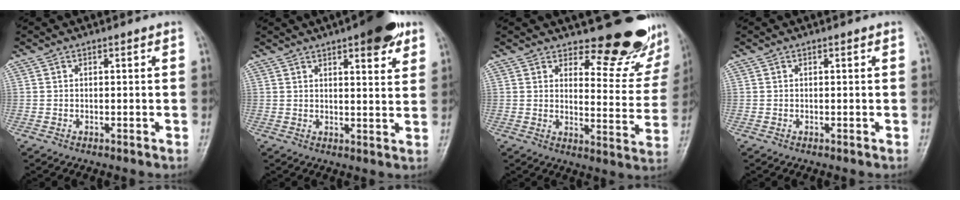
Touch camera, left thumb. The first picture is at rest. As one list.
[{"total": 9.7, "force": [5.8, 2.9, 7.1], "torque": [-0.076, -0.024, 0.074]}, {"total": 15.1, "force": [12.7, 5.5, 5.9], "torque": [-0.023, -0.115, 0.149]}, {"total": 0.0}]